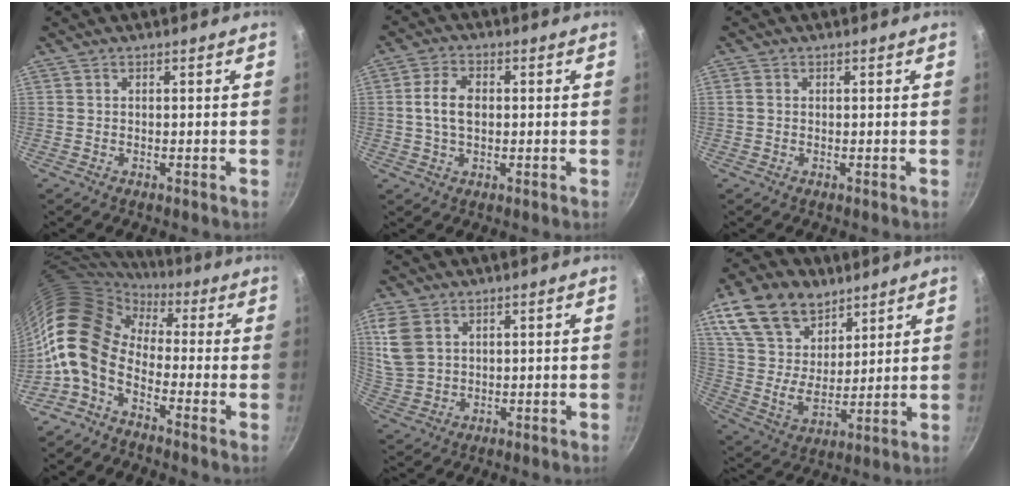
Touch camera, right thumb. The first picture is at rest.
{"total": 6.3, "force": [0.4, 4.1, 4.8], "torque": [-0.083, 0.011, 0.004]}
{"total": 1.1, "force": [0.1, 0.9, 0.5], "torque": [-0.011, 0.004, -0.001]}
{"total": 12.6, "force": [-1.9, 8.3, 9.3], "torque": [-0.156, 0.021, -0.060]}
{"total": 8.1, "force": [3.3, 5.6, 4.8], "torque": [-0.089, -0.017, 0.076]}
{"total": 18.1, "force": [10.3, 11.6, 9.3], "torque": [-0.149, -0.036, 0.196]}